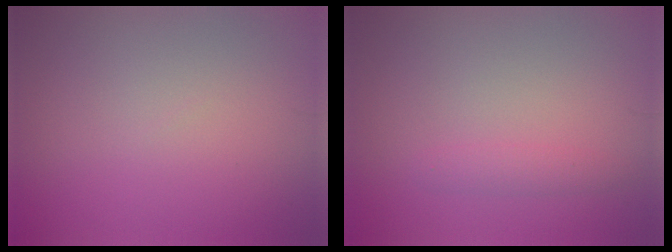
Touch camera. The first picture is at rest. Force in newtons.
{"total": 1.3, "press": 1.3, "slide": 0.0}